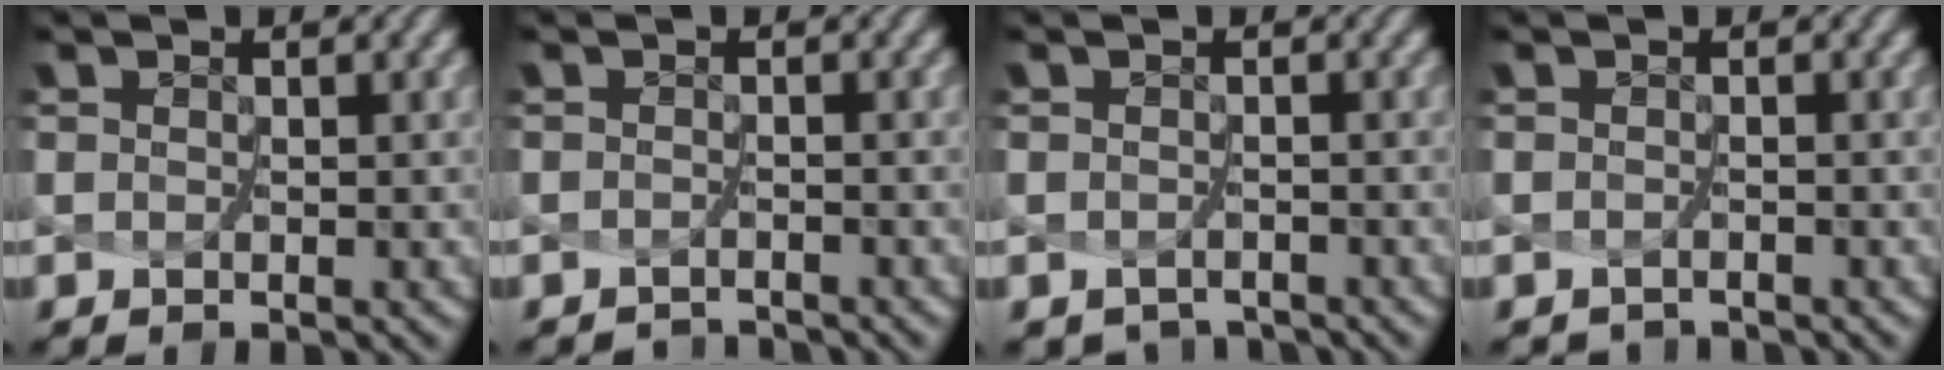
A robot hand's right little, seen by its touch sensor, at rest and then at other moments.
{"total": 2.0, "force": [-1.9, -0.2, -0.4], "torque": [0.008, -0.011, -0.035]}
{"total": 2.1, "force": [-1.9, 0.9, -0.1], "torque": [0.002, -0.012, -0.034]}
{"total": 1.4, "force": [-1.3, 0.1, -0.5], "torque": [0.006, -0.008, -0.024]}